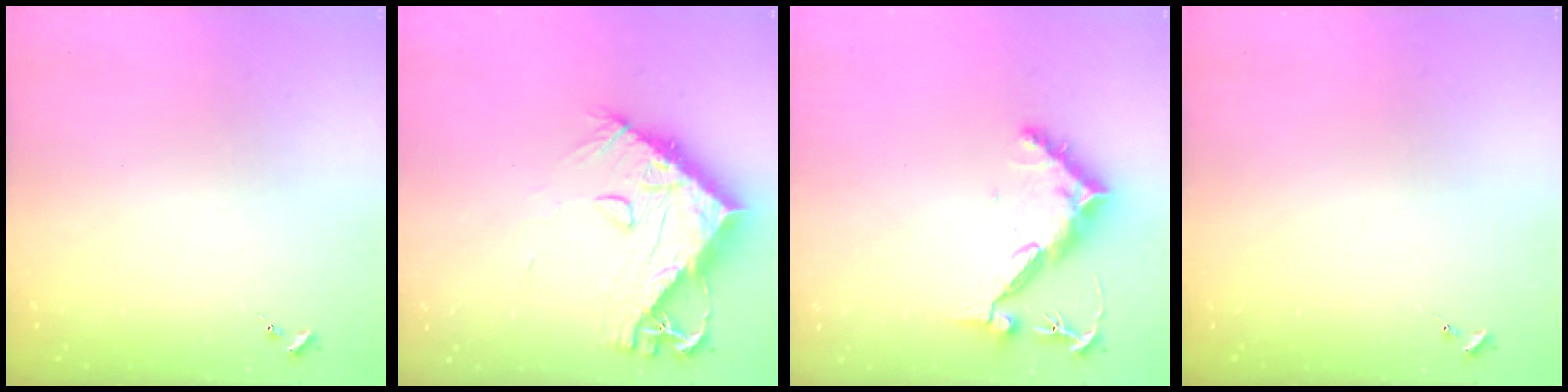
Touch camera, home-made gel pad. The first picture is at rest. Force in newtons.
{"total": 18.4, "press": 18.3, "slide": 1.6}
{"total": 10.4, "press": 10.3, "slide": 0.9}
{"total": 0.0}